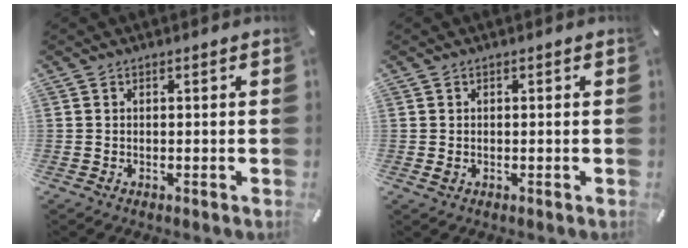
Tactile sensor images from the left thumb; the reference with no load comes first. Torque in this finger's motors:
{"motor_torque": [0.29, 0.41, 0.12, -0.06, 0.03]}